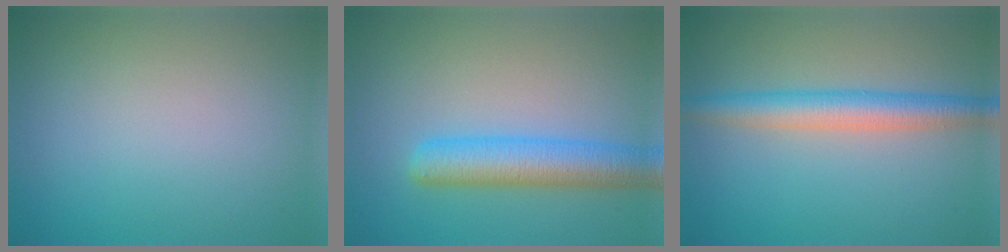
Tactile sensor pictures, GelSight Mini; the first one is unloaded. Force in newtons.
{"total": 5.5, "press": 5.5, "slide": 0.1}
{"total": 4.3, "press": 4.3, "slide": 0.1}